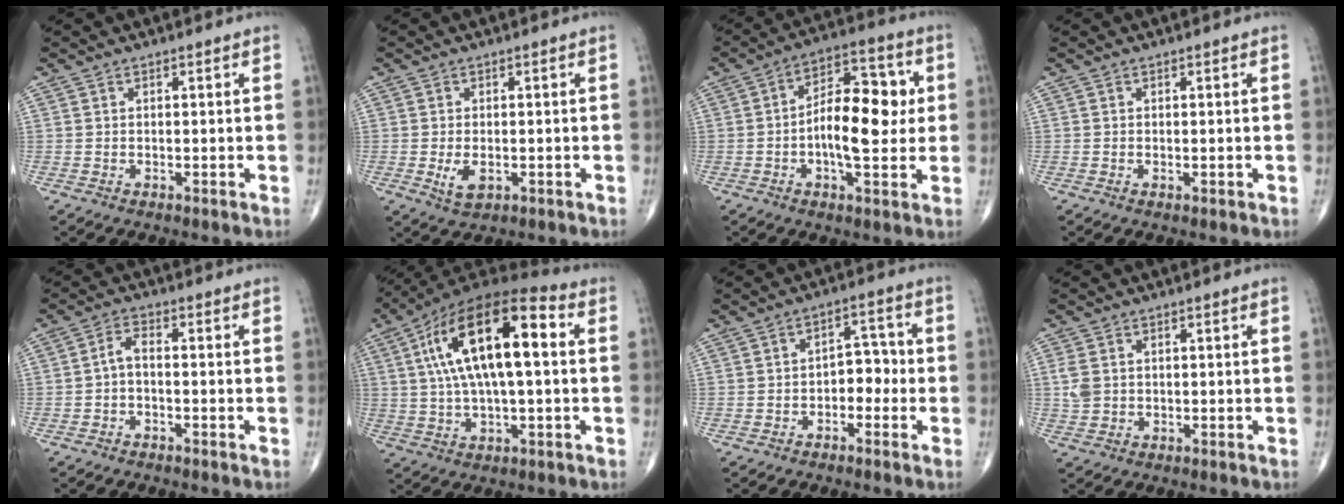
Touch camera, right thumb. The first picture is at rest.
{"total": 3.7, "force": [-0.9, 2.1, 2.9], "torque": [-0.053, -0.007, -0.010]}
{"total": 13.9, "force": [0.0, 6.5, 12.2], "torque": [-0.170, 0.021, -0.006]}
{"total": 0.7, "force": [-0.1, 0.3, 0.6], "torque": [-0.010, -0.003, -0.002]}
{"total": 2.7, "force": [-0.9, 1.2, 2.3], "torque": [-0.043, 0.017, -0.021]}
{"total": 21.0, "force": [3.9, 8.1, 18.9], "torque": [-0.341, 0.027, 0.057]}
{"total": 5.2, "force": [-1.4, 3.4, 3.7], "torque": [-0.029, 0.026, -0.031]}
{"total": 3.2, "force": [0.4, 2.4, 2.0], "torque": [-0.049, 0.000, 0.010]}